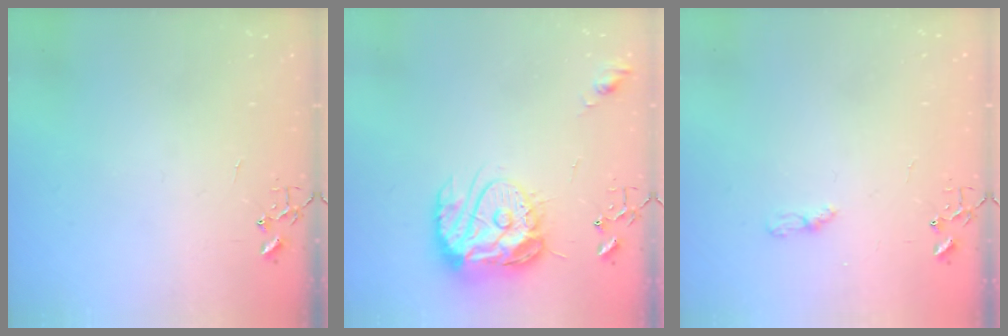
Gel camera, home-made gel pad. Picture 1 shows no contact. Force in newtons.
{"total": 16.7, "press": 16.6, "slide": 1.5}
{"total": 3.7, "press": 3.6, "slide": 0.4}